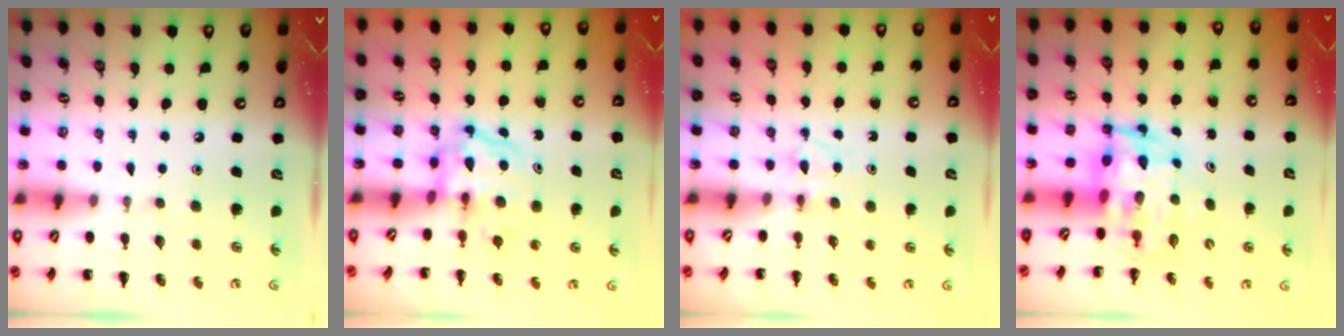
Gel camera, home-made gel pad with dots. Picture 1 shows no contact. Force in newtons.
{"total": 3.7, "press": 3.6, "slide": 0.4}
{"total": 3.1, "press": 2.8, "slide": 1.3}
{"total": 5.5, "press": 5.3, "slide": 1.5}